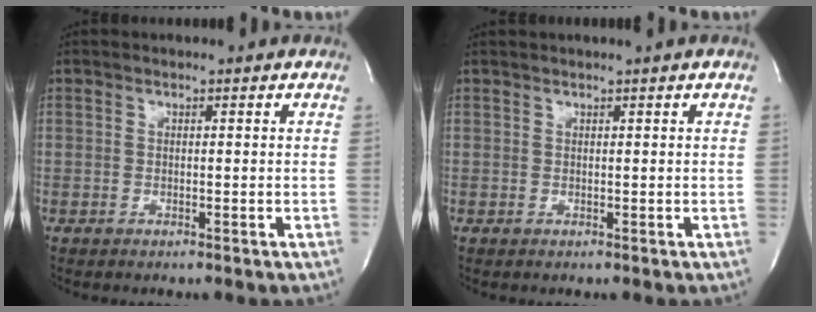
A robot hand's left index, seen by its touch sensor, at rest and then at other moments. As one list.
[{"total": 0.8, "force": [0.6, -0.4, 0.4], "torque": [-0.009, -0.002, 0.019]}]